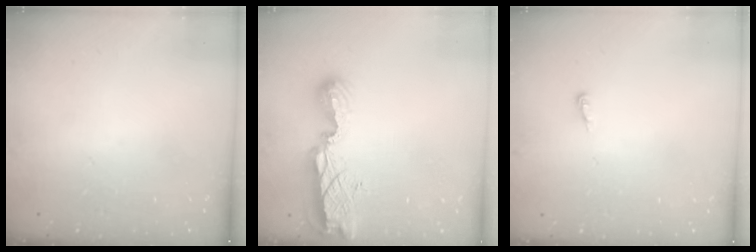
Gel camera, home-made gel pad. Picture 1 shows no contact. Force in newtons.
{"total": 9.6, "press": 9.6, "slide": 1.2}
{"total": 3.5, "press": 3.5, "slide": 0.3}